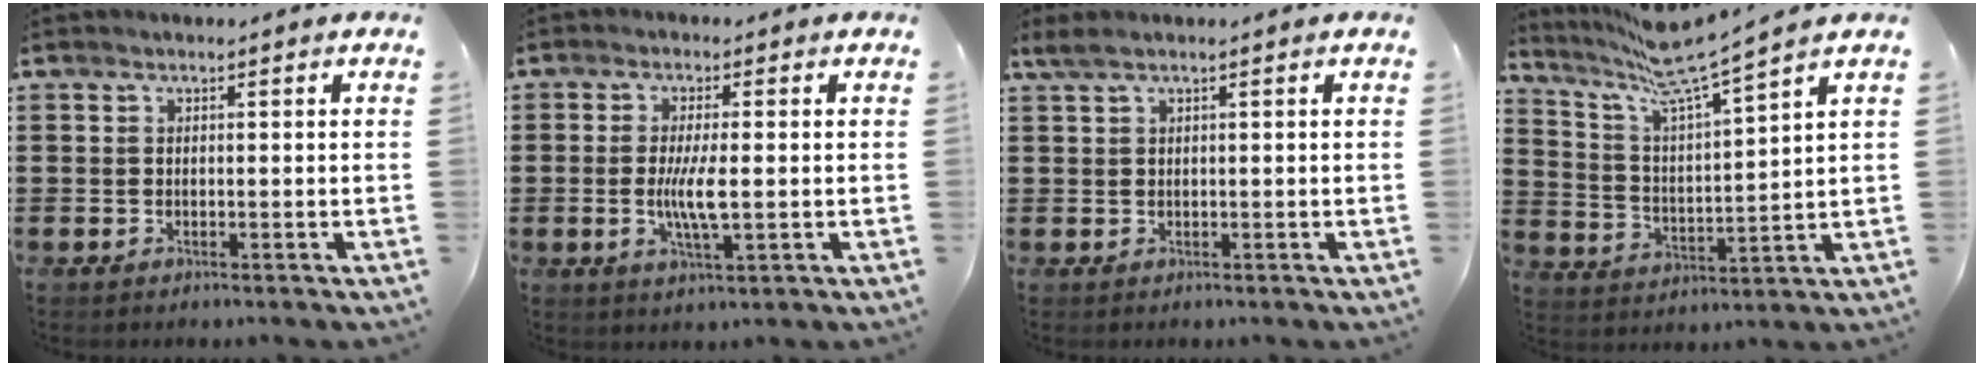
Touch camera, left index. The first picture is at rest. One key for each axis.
{"total": 5.7, "fx": -0.3, "fy": 1.1, "fz": 5.6, "tx": -0.113, "ty": -0.005, "tz": -0.011}
{"total": 1.3, "fx": 0.7, "fy": 0.1, "fz": 1.1, "tx": -0.023, "ty": -0.001, "tz": 0.012}
{"total": 7.8, "fx": 6.7, "fy": -0.3, "fz": 4.1, "tx": -0.107, "ty": -0.043, "tz": 0.110}